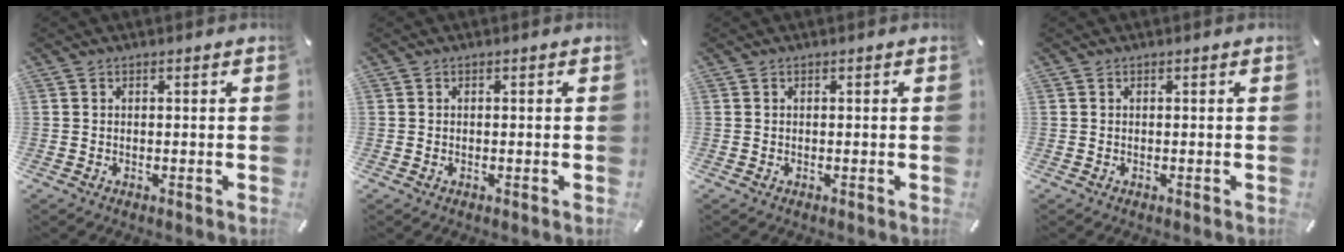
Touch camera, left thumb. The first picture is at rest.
{"total": 0.0}
{"total": 0.0}
{"total": 0.0}